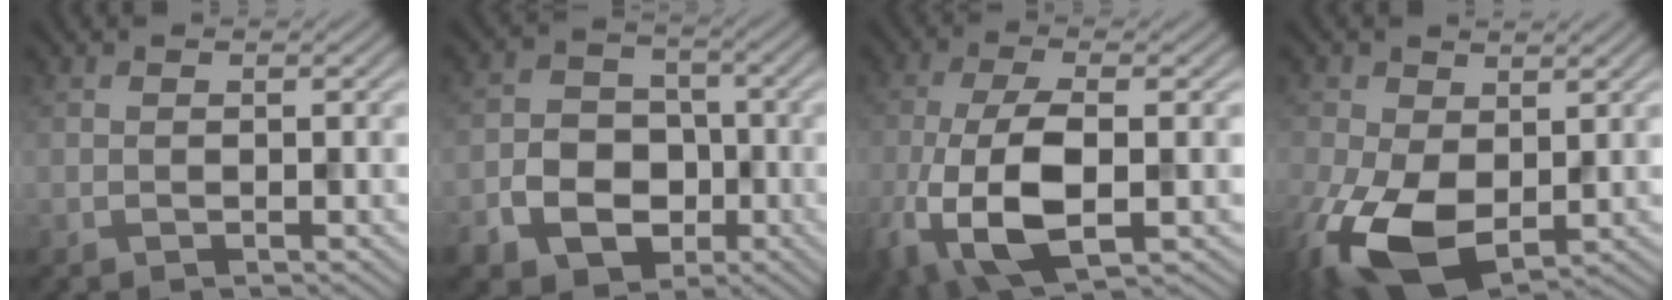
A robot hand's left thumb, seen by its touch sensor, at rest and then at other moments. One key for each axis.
{"total": 8.9, "fx": -4.0, "fy": 7.0, "fz": 3.9, "tx": -0.073, "ty": -0.025, "tz": -0.086}
{"total": 11.6, "fx": -3.3, "fy": 5.1, "fz": 10.0, "tx": -0.228, "ty": -0.017, "tz": -0.064}
{"total": 12.2, "fx": -2.3, "fy": 7.6, "fz": 9.3, "tx": -0.244, "ty": -0.029, "tz": -0.036}